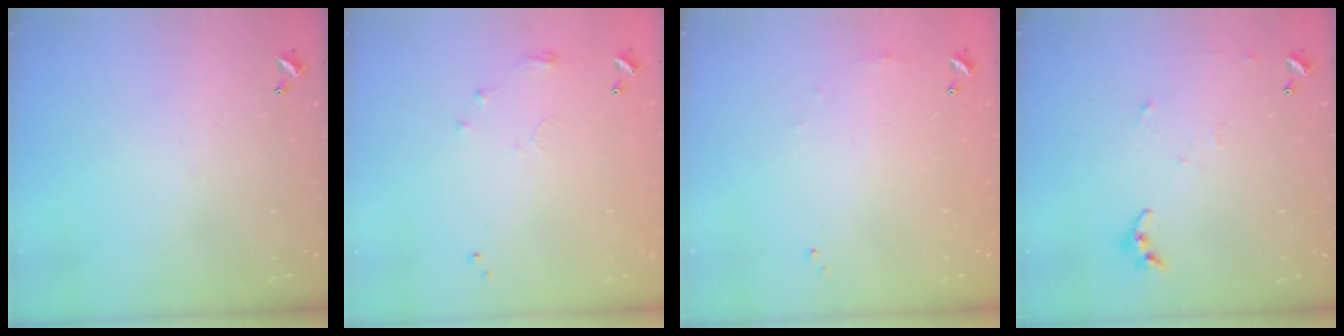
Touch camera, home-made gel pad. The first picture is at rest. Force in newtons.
{"total": 6.3, "press": 6.3, "slide": 0.9}
{"total": 4.7, "press": 4.7, "slide": 0.7}
{"total": 7.5, "press": 7.5, "slide": 0.6}